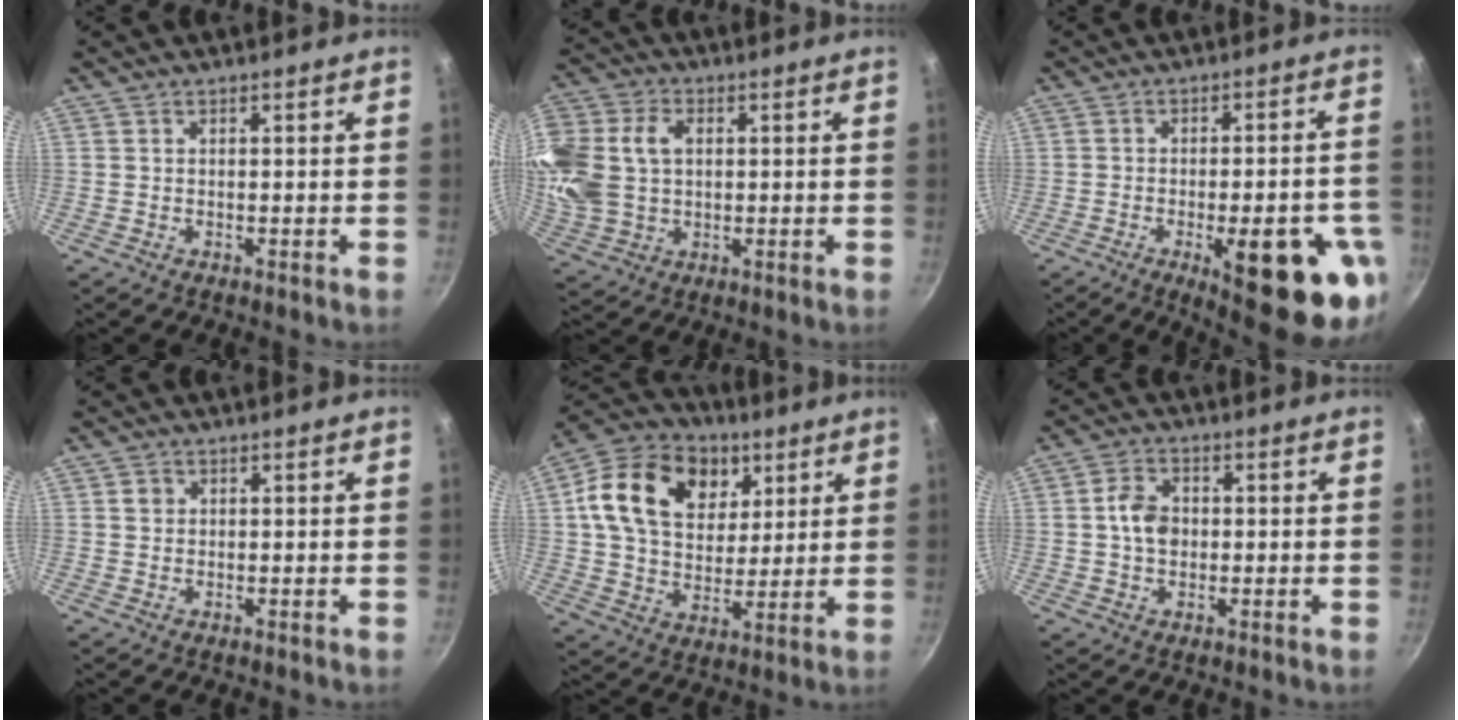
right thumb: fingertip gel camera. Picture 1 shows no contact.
{"total": 21.0, "force": [3.8, 16.0, 13.0], "torque": [-0.317, 0.033, 0.074]}
{"total": 18.3, "force": [-6.8, 5.8, 15.9], "torque": [-0.174, 0.013, -0.081]}
{"total": 1.5, "force": [0.4, 1.4, 0.5], "torque": [-0.003, 0.004, 0.005]}
{"total": 20.4, "force": [7.1, 14.9, 12.1], "torque": [-0.191, -0.004, 0.113]}
{"total": 5.9, "force": [0.1, 4.4, 3.9], "torque": [-0.054, 0.012, -0.005]}